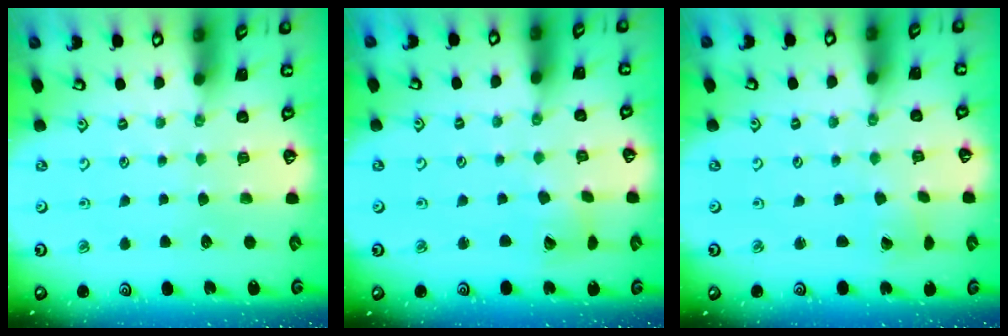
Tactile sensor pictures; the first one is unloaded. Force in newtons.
{"total": 4.9, "press": 4.9, "slide": 0.6}
{"total": 1.2, "press": 1.2, "slide": 0.1}